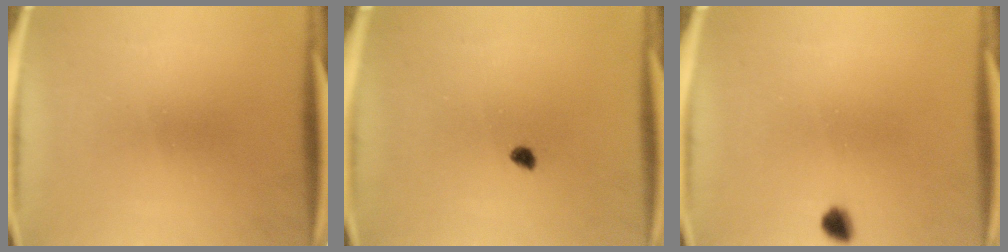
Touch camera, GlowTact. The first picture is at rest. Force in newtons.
{"total": 1.3}
{"total": 2.4}